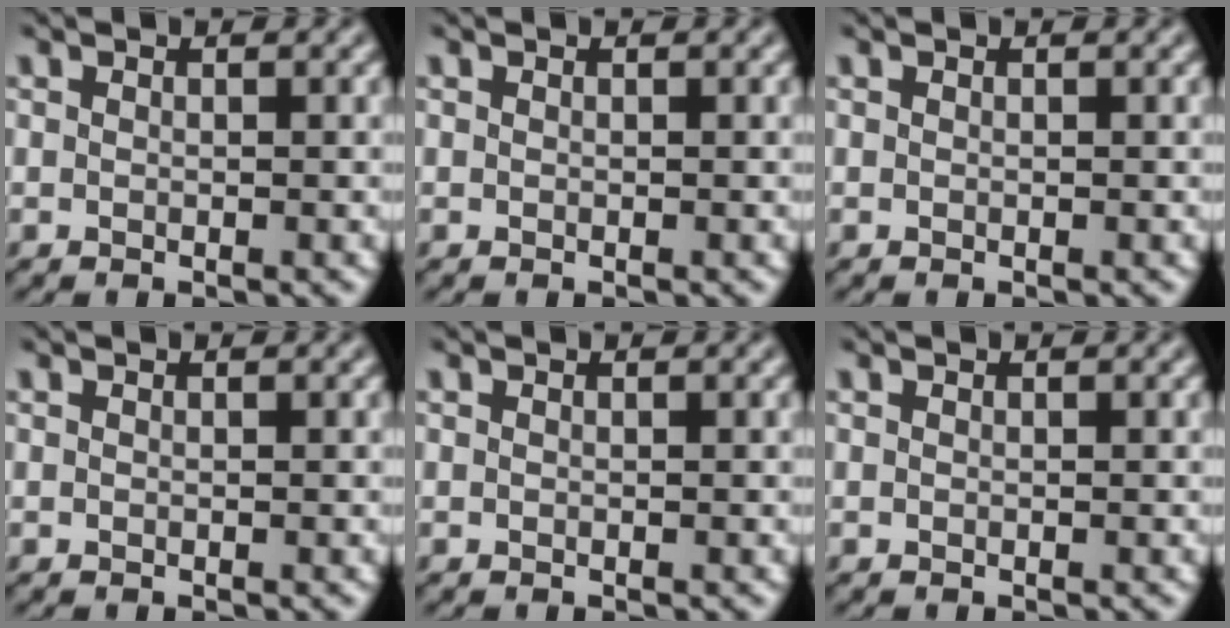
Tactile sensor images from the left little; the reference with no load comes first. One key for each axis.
{"total": 0.0}
{"total": 0.0}
{"total": 0.0}
{"total": 0.0}
{"total": 0.0}